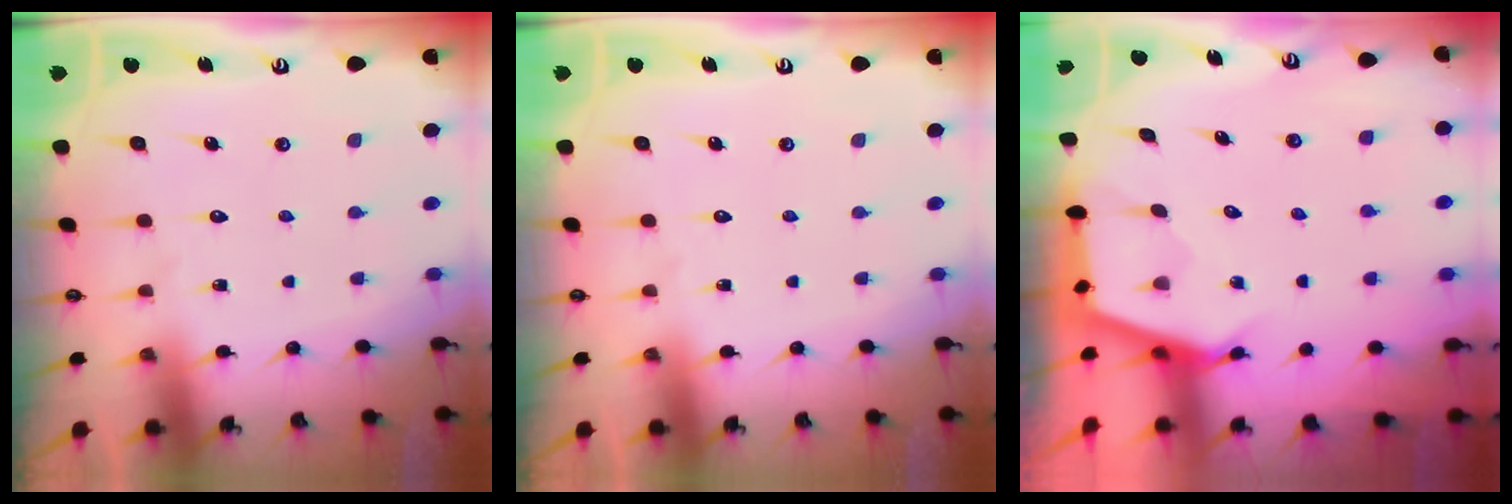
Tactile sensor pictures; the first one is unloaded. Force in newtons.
{"total": 0.0}
{"total": 2.6, "press": 2.6, "slide": 0.3}